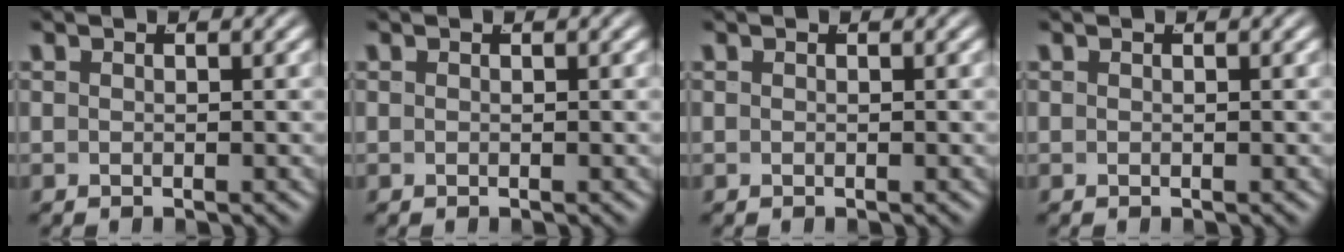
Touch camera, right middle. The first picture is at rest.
{"total": 0.0}
{"total": 0.0}
{"total": 0.0}